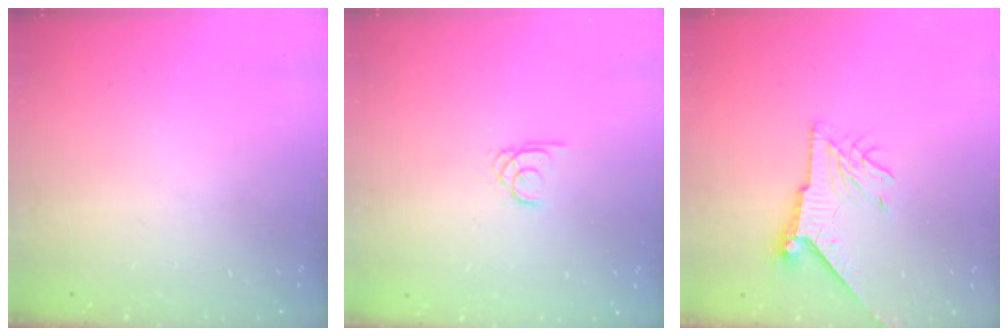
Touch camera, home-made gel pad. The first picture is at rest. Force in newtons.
{"total": 1.3, "press": 1.3, "slide": 0.1}
{"total": 8.3, "press": 8.2, "slide": 0.8}